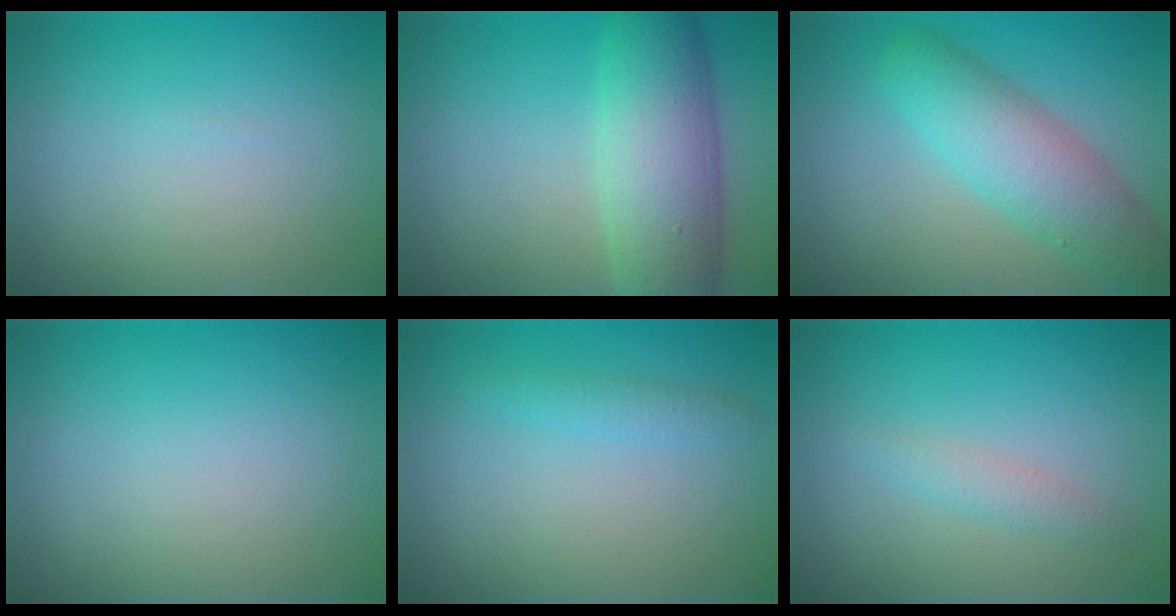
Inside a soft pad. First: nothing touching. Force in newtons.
{"total": 7.6, "press": 7.6, "slide": 0.2}
{"total": 5.7, "press": 5.7, "slide": 0.2}
{"total": 0.0}
{"total": 1.2, "press": 1.2, "slide": 0.1}
{"total": 1.3, "press": 1.3, "slide": 0.0}